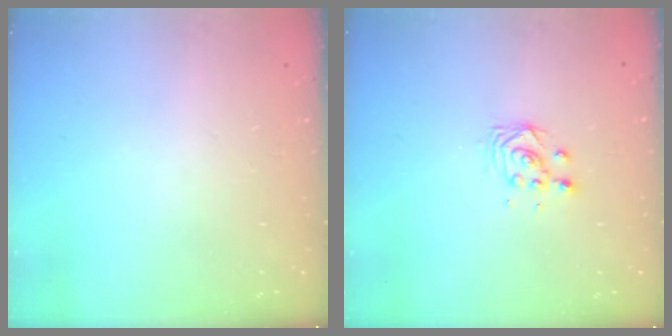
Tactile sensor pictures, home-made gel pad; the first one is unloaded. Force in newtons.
{"total": 2.8, "press": 2.8, "slide": 0.3}